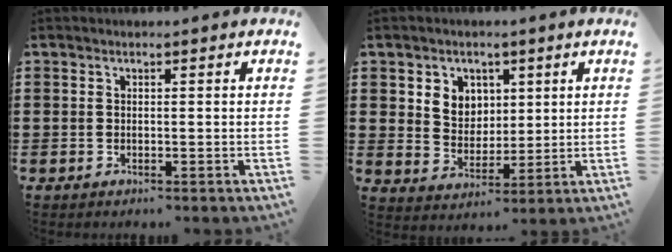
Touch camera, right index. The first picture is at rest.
{"total": 5.1, "force": [2.2, 4.4, 0.9], "torque": [-0.034, 0.006, 0.039]}